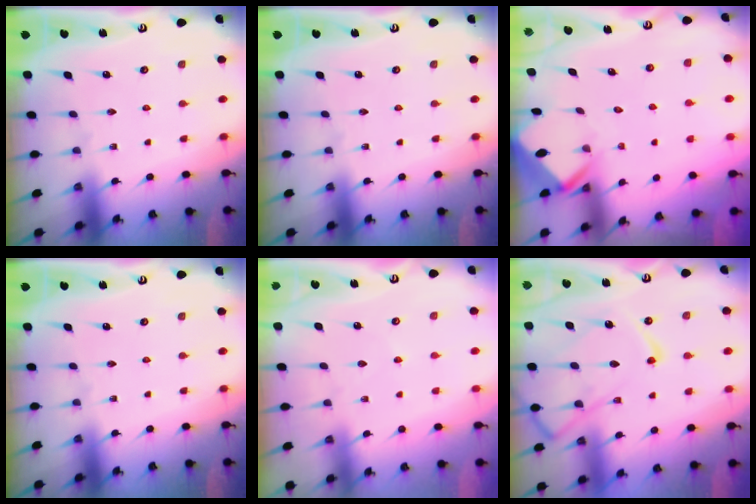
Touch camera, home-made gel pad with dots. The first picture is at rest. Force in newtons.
{"total": 0.0}
{"total": 3.0, "press": 3.0, "slide": 0.3}
{"total": 0.0}
{"total": 2.5, "press": 2.4, "slide": 0.5}
{"total": 13.4, "press": 13.3, "slide": 1.6}